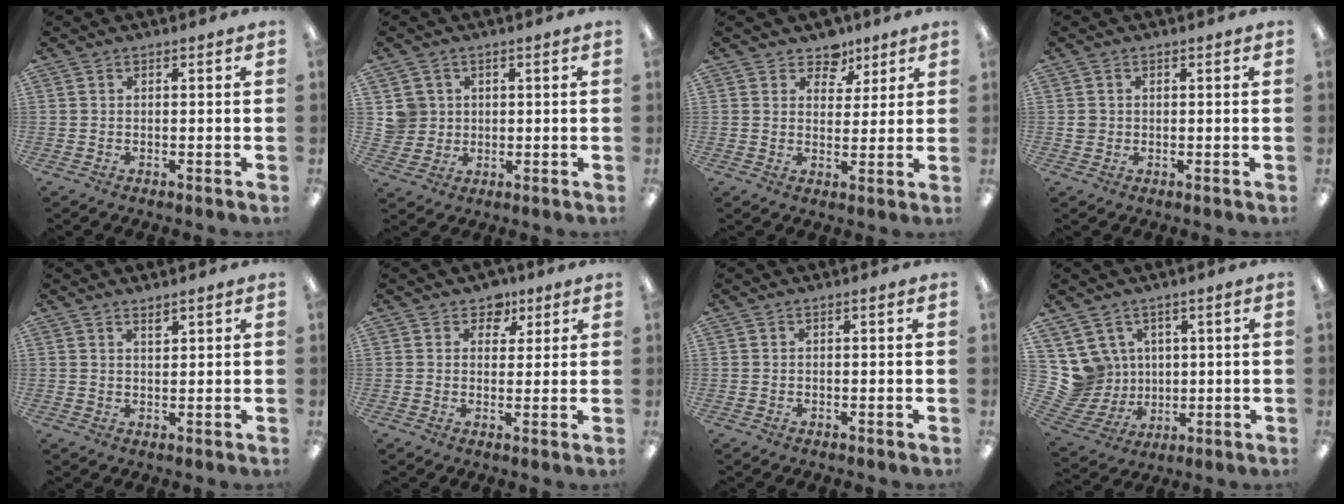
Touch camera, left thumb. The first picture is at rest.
{"total": 5.2, "force": [1.4, 5.0, 0.3], "torque": [-0.008, 0.004, 0.028]}
{"total": 6.5, "force": [4.6, 4.4, 1.3], "torque": [-0.016, -0.027, 0.081]}
{"total": 1.7, "force": [0.1, 1.7, 0.2], "torque": [-0.005, 0.005, -0.001]}
{"total": 1.9, "force": [1.7, 0.5, 0.6], "torque": [-0.007, -0.005, 0.030]}
{"total": 5.0, "force": [3.1, 3.7, 1.4], "torque": [-0.011, -0.012, 0.050]}
{"total": 0.0}
{"total": 9.9, "force": [3.4, 9.1, 1.7], "torque": [-0.080, -0.028, 0.073]}